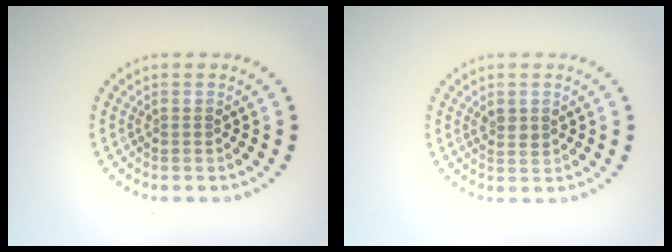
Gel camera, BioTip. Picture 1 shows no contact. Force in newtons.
{"total": 1.3, "press": 1.2, "slide": 0.4}